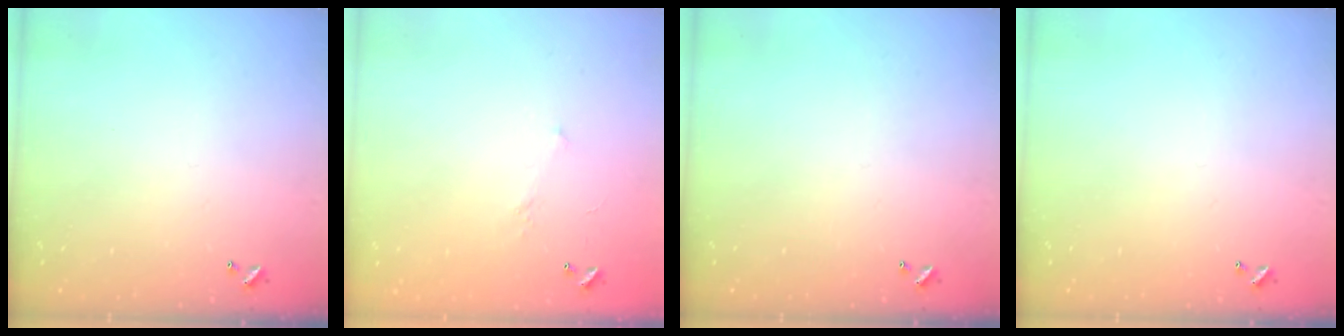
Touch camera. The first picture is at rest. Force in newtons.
{"total": 5.5, "press": 5.5, "slide": 0.9}
{"total": 0.0}
{"total": 0.0}